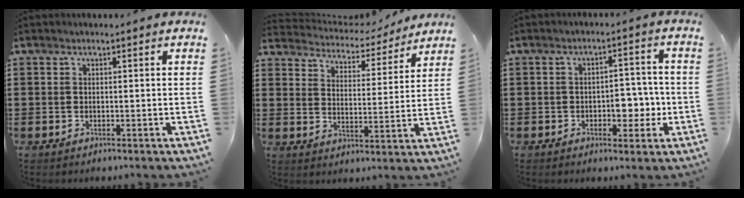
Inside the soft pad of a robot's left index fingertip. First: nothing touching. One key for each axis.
{"total": 4.1, "fx": 4.0, "fy": 0.7, "fz": 0.2, "tx": -0.032, "ty": -0.031, "tz": 0.065}
{"total": 5.2, "fx": -1.4, "fy": 3.1, "fz": 3.9, "tx": -0.047, "ty": -0.002, "tz": -0.032}